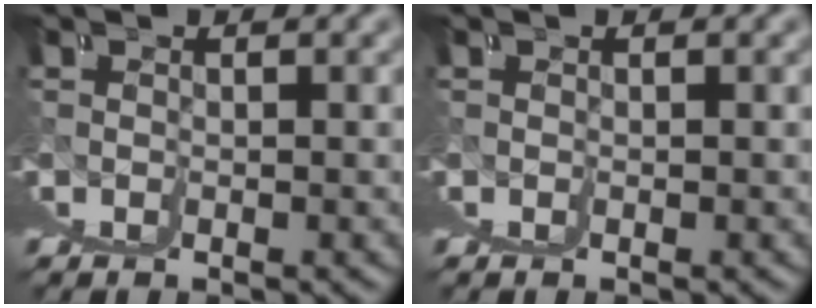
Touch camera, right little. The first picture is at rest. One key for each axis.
{"total": 0.0}